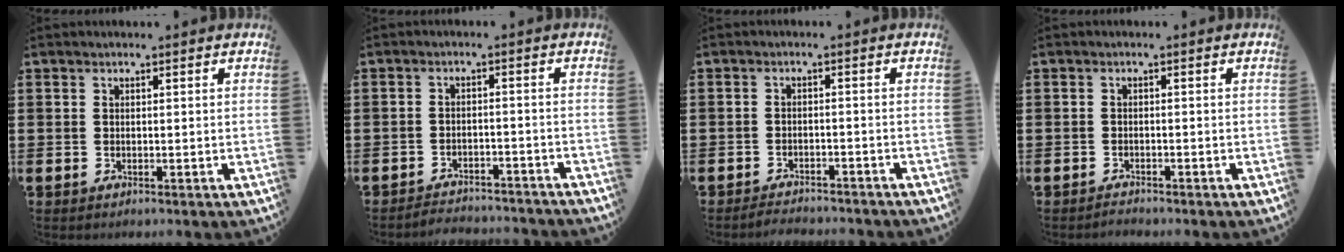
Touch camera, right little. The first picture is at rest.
{"total": 2.6, "force": [-2.6, 0.0, -0.3], "torque": [-0.003, 0.004, -0.057]}
{"total": 2.0, "force": [-2.0, 0.0, 0.0], "torque": [-0.005, 0.003, -0.041]}
{"total": 0.8, "force": [-0.8, 0.0, 0.0], "torque": [-0.002, -0.002, -0.017]}